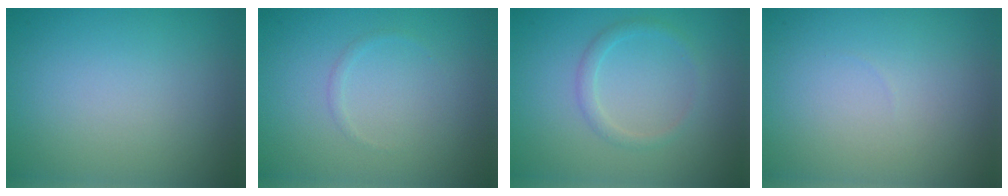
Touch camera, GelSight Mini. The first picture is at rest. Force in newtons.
{"total": 0.5, "press": 0.5, "slide": 0.0}
{"total": 1.4, "press": 1.4, "slide": 0.0}
{"total": 0.0}